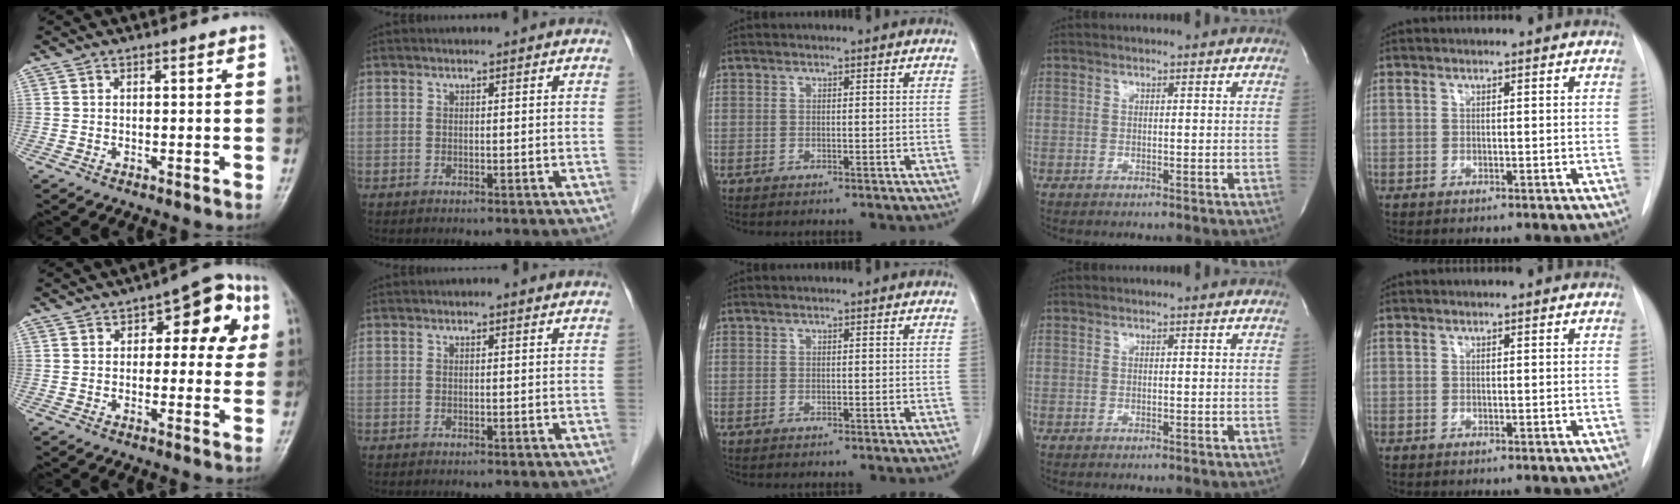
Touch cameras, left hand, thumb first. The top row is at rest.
{"thumb": {"total": 11.4, "force": [3.6, 6.2, 8.9], "torque": [-0.058, 0.013, 0.037]}, "index": {"total": 0.8, "force": [0.6, 0.1, 0.6], "torque": [-0.009, 0.006, 0.008]}}